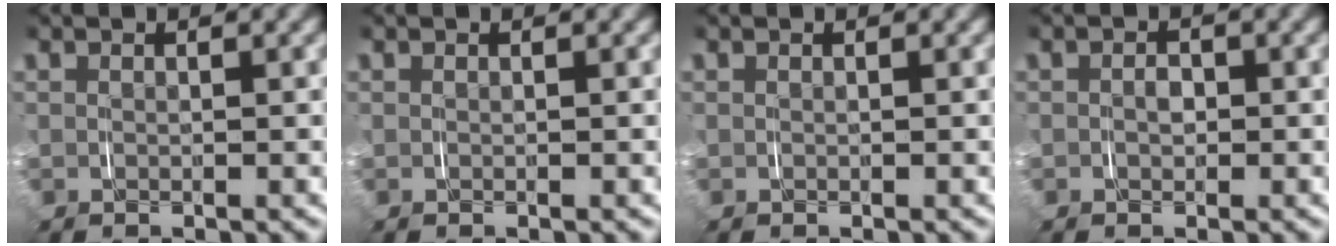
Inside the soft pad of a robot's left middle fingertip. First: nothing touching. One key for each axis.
{"total": 0.0}
{"total": 0.0}
{"total": 1.3, "fx": -0.3, "fy": 1.1, "fz": 0.6, "tx": -0.020, "ty": -0.006, "tz": -0.002}